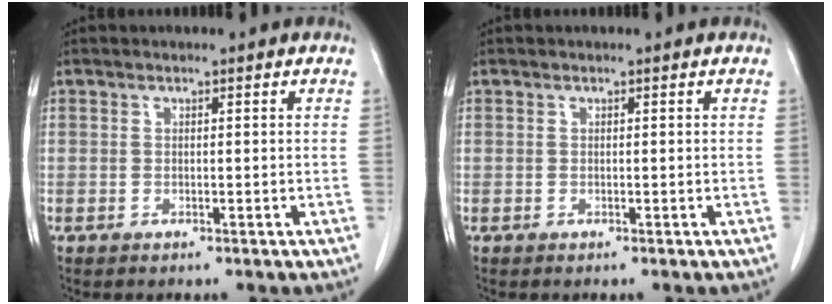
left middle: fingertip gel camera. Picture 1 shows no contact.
{"total": 0.0}